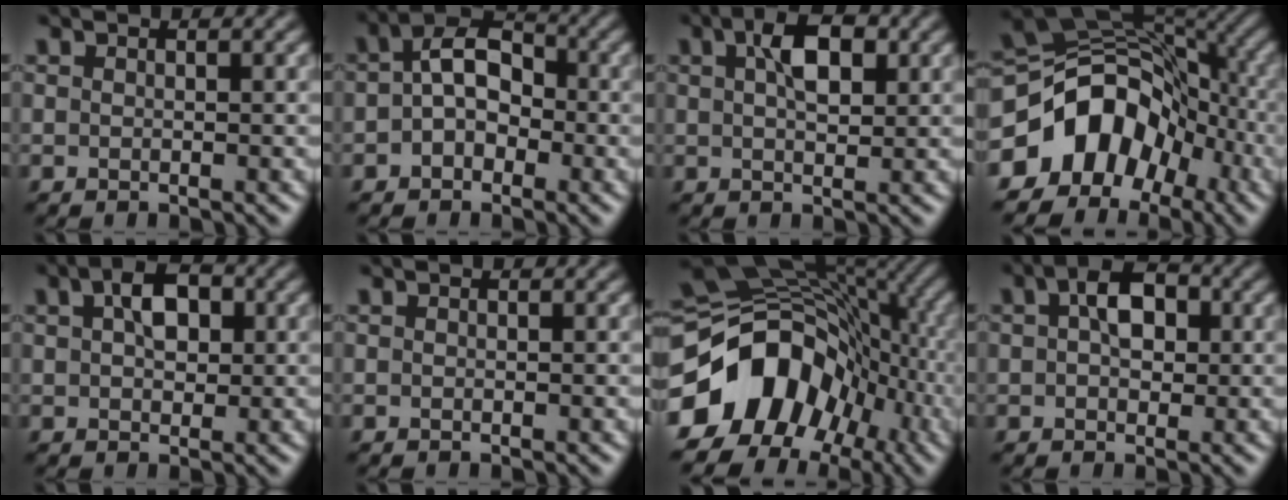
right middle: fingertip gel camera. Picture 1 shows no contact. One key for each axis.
{"total": 4.5, "fx": -0.2, "fy": 3.1, "fz": 3.2, "tx": -0.047, "ty": 0.009, "tz": -0.013}
{"total": 4.5, "fx": 1.5, "fy": 2.2, "fz": 3.6, "tx": -0.061, "ty": 0.010, "tz": 0.025}
{"total": 10.5, "fx": -4.7, "fy": 7.7, "fz": 5.5, "tx": -0.088, "ty": 0.015, "tz": -0.097}
{"total": 4.0, "fx": 1.1, "fy": 2.6, "fz": 2.8, "tx": -0.047, "ty": 0.011, "tz": 0.014}
{"total": 0.0}
{"total": 13.2, "fx": -4.4, "fy": 10.1, "fz": 7.3, "tx": -0.131, "ty": 0.007, "tz": -0.088}
{"total": 4.3, "fx": 1.0, "fy": 2.8, "fz": 3.1, "tx": -0.046, "ty": 0.011, "tz": 0.006}